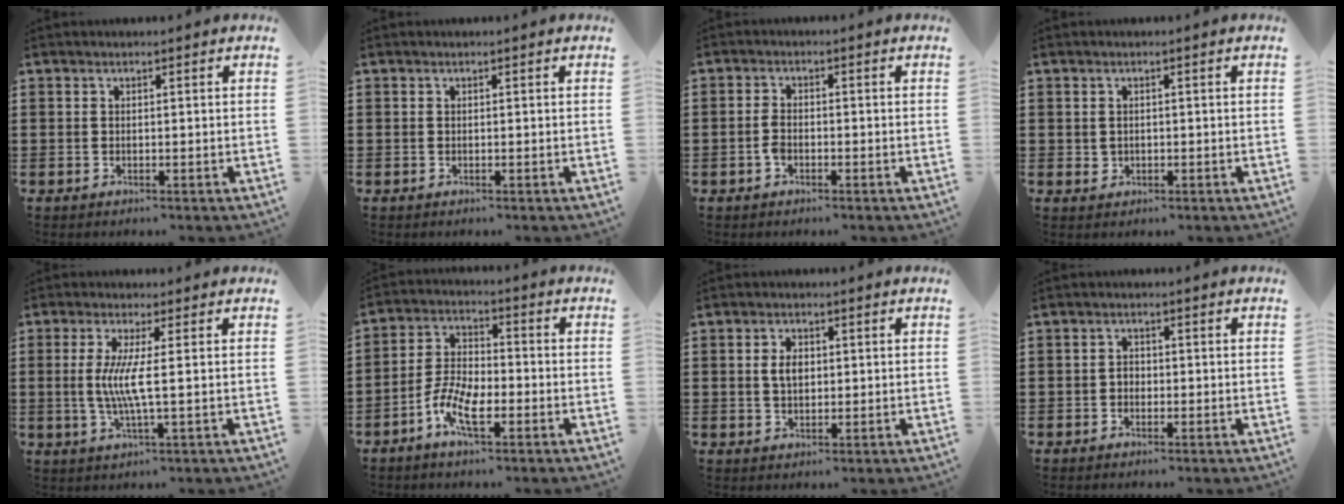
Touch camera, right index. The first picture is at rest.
{"total": 0.0}
{"total": 2.1, "force": [-1.0, 1.1, 1.6], "torque": [-0.047, -0.005, -0.022]}
{"total": 1.0, "force": [0.2, 0.9, 0.5], "torque": [-0.012, 0.005, 0.003]}
{"total": 5.6, "force": [0.1, -0.1, 5.6], "torque": [-0.120, -0.014, -0.005]}
{"total": 7.2, "force": [-3.5, 2.9, 5.6], "torque": [-0.141, -0.008, -0.074]}
{"total": 3.2, "force": [0.4, 2.0, 2.5], "torque": [-0.045, 0.006, 0.004]}
{"total": 1.5, "force": [-0.5, 1.2, 0.8], "torque": [-0.018, 0.003, -0.010]}